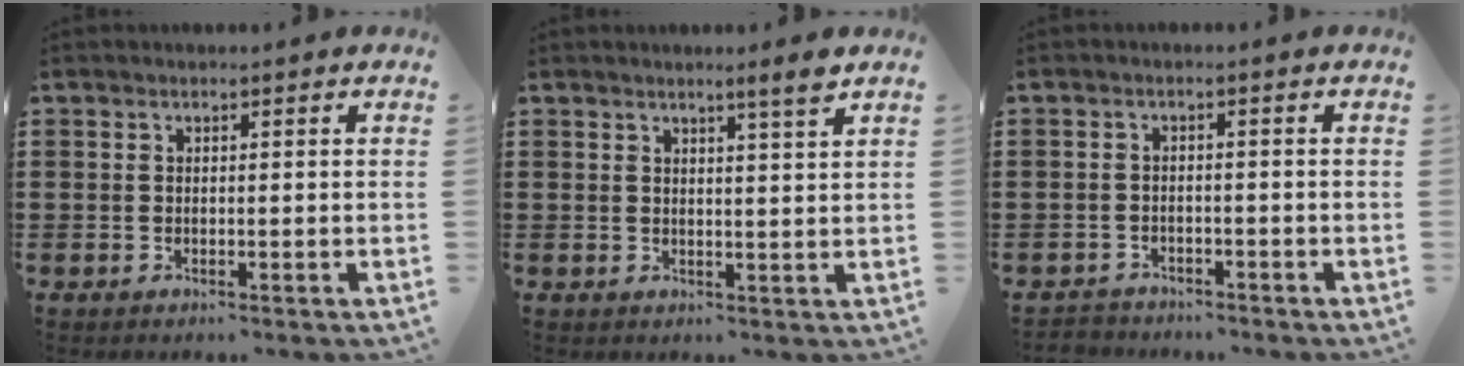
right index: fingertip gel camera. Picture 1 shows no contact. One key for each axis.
{"total": 3.1, "fx": 2.3, "fy": -0.5, "fz": 2.0, "tx": -0.034, "ty": -0.005, "tz": 0.038}
{"total": 1.5, "fx": -1.5, "fy": 0.4, "fz": -0.2, "tx": -0.001, "ty": 0.004, "tz": -0.035}